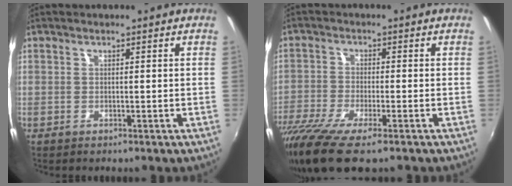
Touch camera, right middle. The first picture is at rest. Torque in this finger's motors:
{"motor_torque": [1.35, -0.79, 0.31, 0.21]}